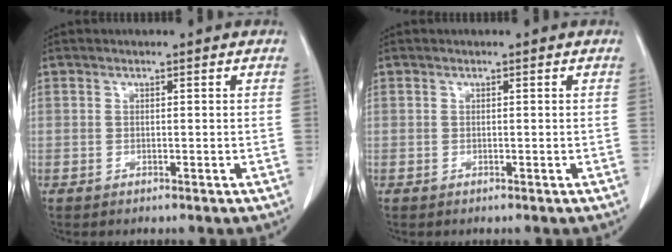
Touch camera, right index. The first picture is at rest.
{"total": 0.0}